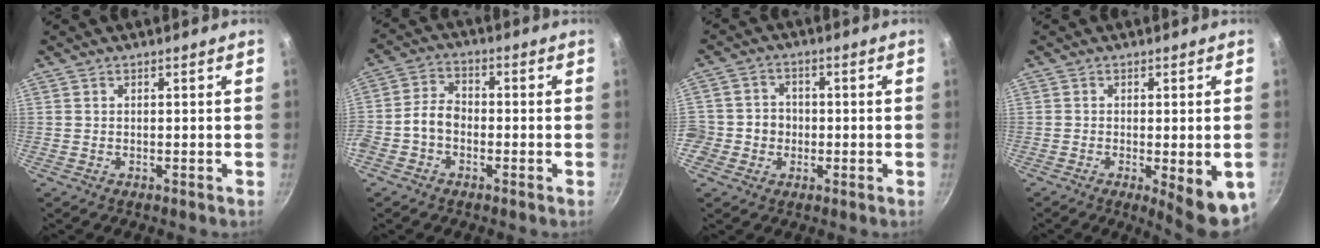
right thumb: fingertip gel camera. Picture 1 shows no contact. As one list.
[{"total": 5.7, "force": [-1.9, 4.0, 3.5], "torque": [-0.057, 0.029, -0.049]}, {"total": 6.2, "force": [-1.4, 5.8, 1.7], "torque": [-0.001, 0.020, -0.036]}, {"total": 9.3, "force": [-2.6, 2.5, 8.6], "torque": [-0.100, -0.007, -0.027]}]